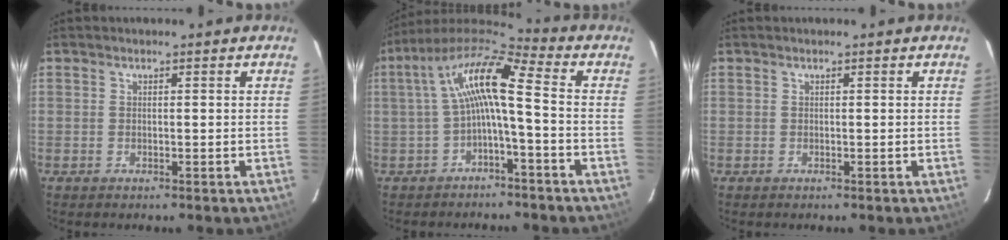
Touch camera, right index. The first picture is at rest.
{"total": 10.7, "force": [-0.8, 1.9, 10.5], "torque": [-0.217, 0.025, -0.017]}
{"total": 0.0}